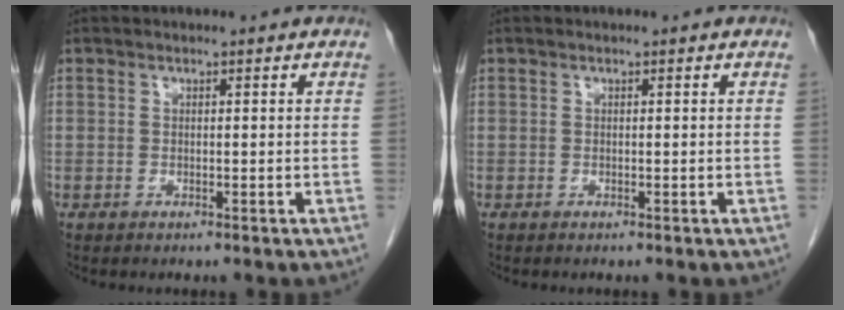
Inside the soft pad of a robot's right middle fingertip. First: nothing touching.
{"total": 0.0}